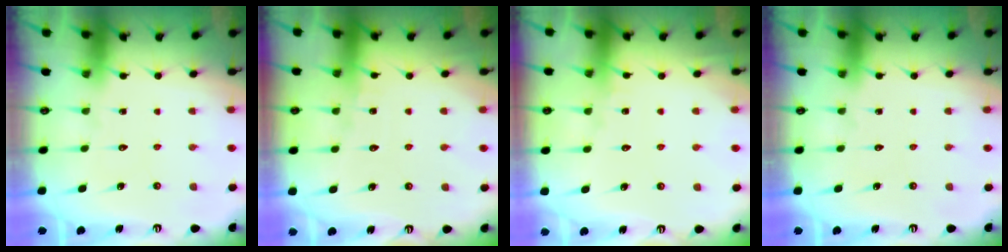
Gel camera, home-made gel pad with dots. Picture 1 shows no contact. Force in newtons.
{"total": 2.7, "press": 2.7, "slide": 0.3}
{"total": 1.7, "press": 1.7, "slide": 0.2}
{"total": 0.0}